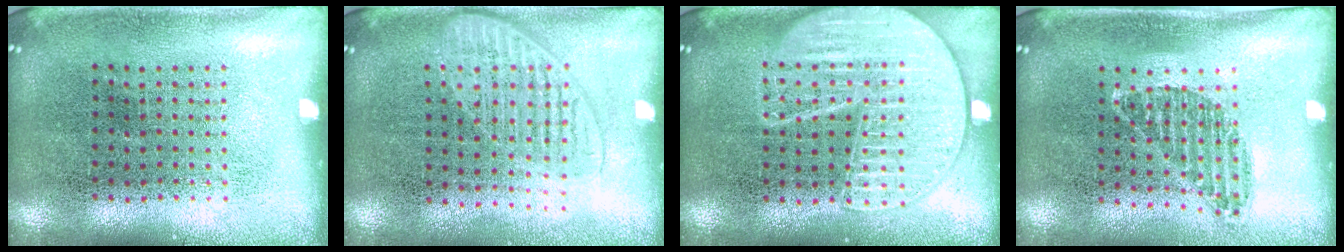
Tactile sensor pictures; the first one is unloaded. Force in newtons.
{"total": 1.4, "press": 1.3, "slide": 0.6}
{"total": 2.3, "press": 2.3, "slide": 0.3}
{"total": 1.0, "press": 0.9, "slide": 0.5}